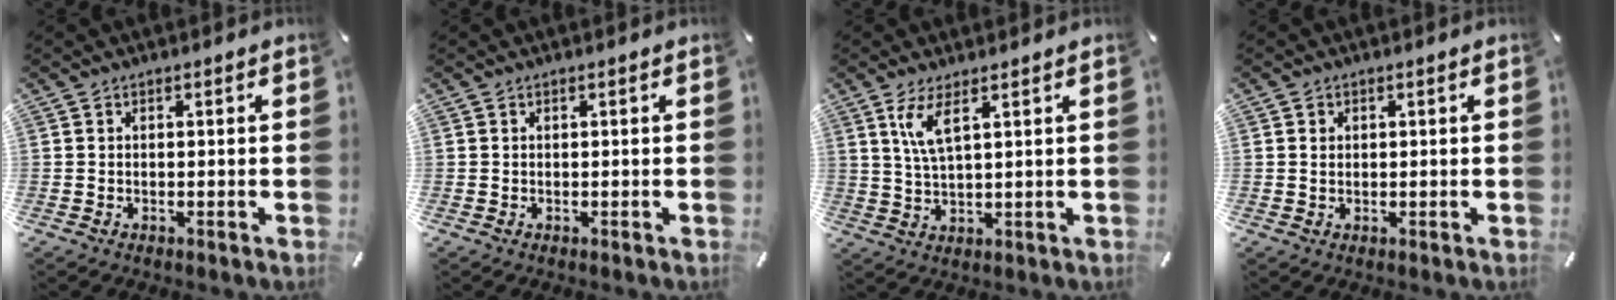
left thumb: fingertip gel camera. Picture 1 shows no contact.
{"total": 0.0}
{"total": 6.1, "force": [3.1, 1.6, 4.9], "torque": [-0.107, 0.001, 0.054]}
{"total": 1.1, "force": [0.2, 1.0, 0.4], "torque": [-0.002, 0.002, 0.000]}